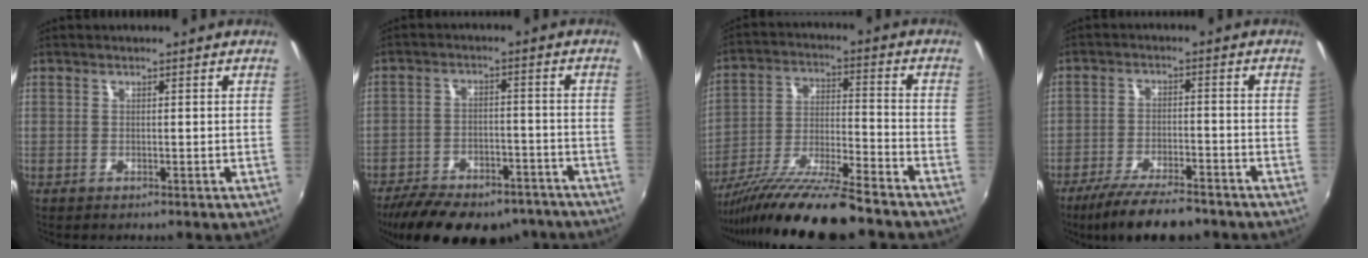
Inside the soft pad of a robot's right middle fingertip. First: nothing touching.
{"total": 21.4, "force": [-16.8, 8.9, 9.8], "torque": [-0.200, -0.007, -0.225]}
{"total": 16.4, "force": [-13.3, 0.9, 9.4], "torque": [-0.188, -0.028, -0.236]}
{"total": 11.4, "force": [-9.2, 2.7, 6.0], "torque": [-0.130, -0.020, -0.149]}